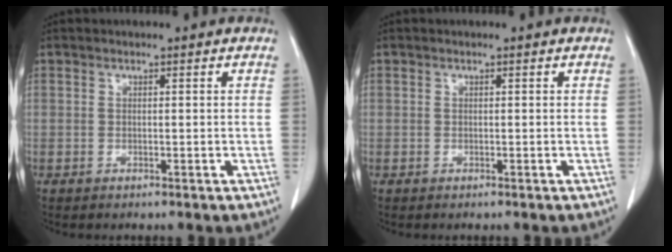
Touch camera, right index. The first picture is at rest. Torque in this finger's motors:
{"motor_torque": [-0.26, -0.03, -0.83, -0.16]}